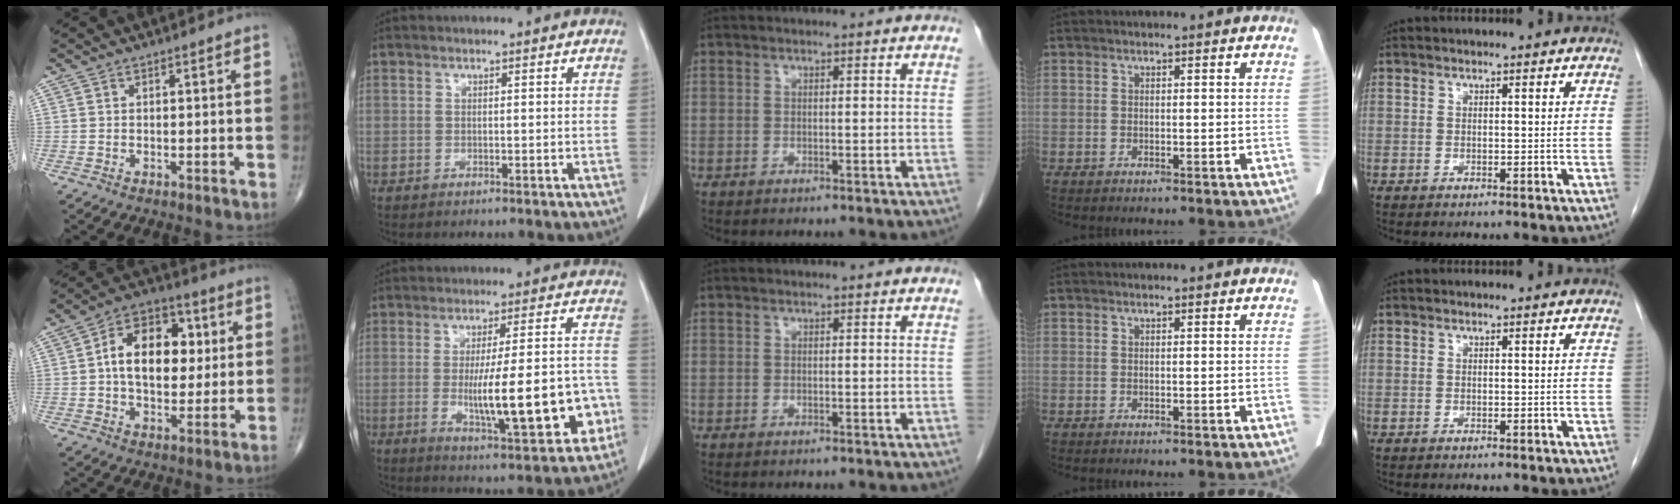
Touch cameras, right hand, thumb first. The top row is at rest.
{"thumb": {"total": 15.2, "force": [2.0, 9.8, 11.4], "torque": [-0.140, 0.012, 0.023]}, "index": {"total": 16.4, "force": [-3.4, 3.2, 15.8], "torque": [-0.235, 0.007, -0.035]}}